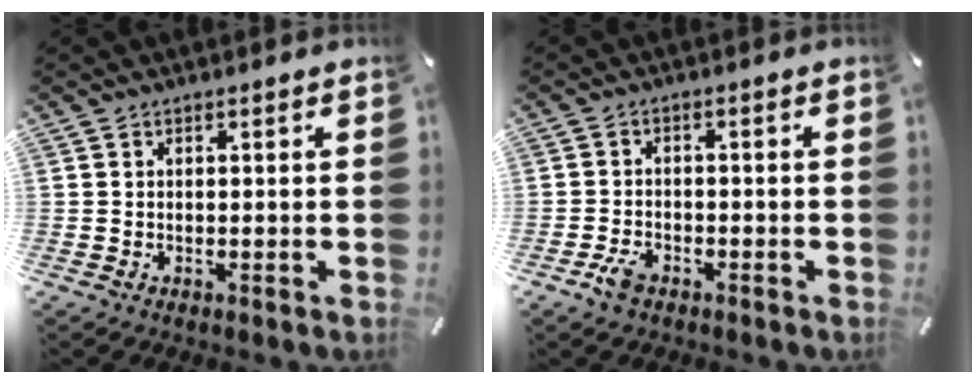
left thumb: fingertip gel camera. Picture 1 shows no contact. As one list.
[{"total": 3.7, "force": [-2.3, 2.0, 2.1], "torque": [-0.054, 0.004, -0.047]}]